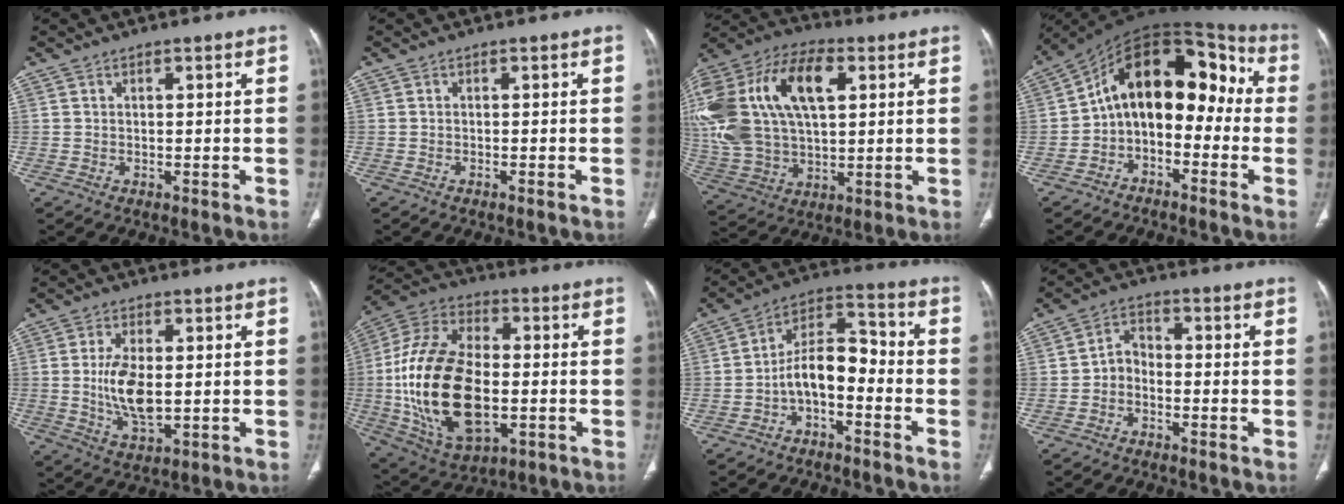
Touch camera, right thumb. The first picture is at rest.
{"total": 0.9, "force": [-0.7, 0.0, 0.6], "torque": [-0.012, -0.001, -0.007]}
{"total": 28.5, "force": [7.0, 16.3, 22.2], "torque": [-0.489, 0.030, 0.129]}
{"total": 15.8, "force": [-1.4, 10.1, 12.2], "torque": [-0.144, 0.085, -0.038]}
{"total": 9.0, "force": [0.0, 4.4, 7.9], "torque": [-0.154, -0.011, 0.006]}
{"total": 25.4, "force": [-2.8, 14.4, 20.7], "torque": [-0.405, 0.008, -0.036]}
{"total": 9.6, "force": [-3.4, 5.2, 7.3], "torque": [-0.114, 0.062, -0.068]}
{"total": 4.2, "force": [-1.6, 3.2, 2.3], "torque": [-0.027, 0.024, -0.040]}